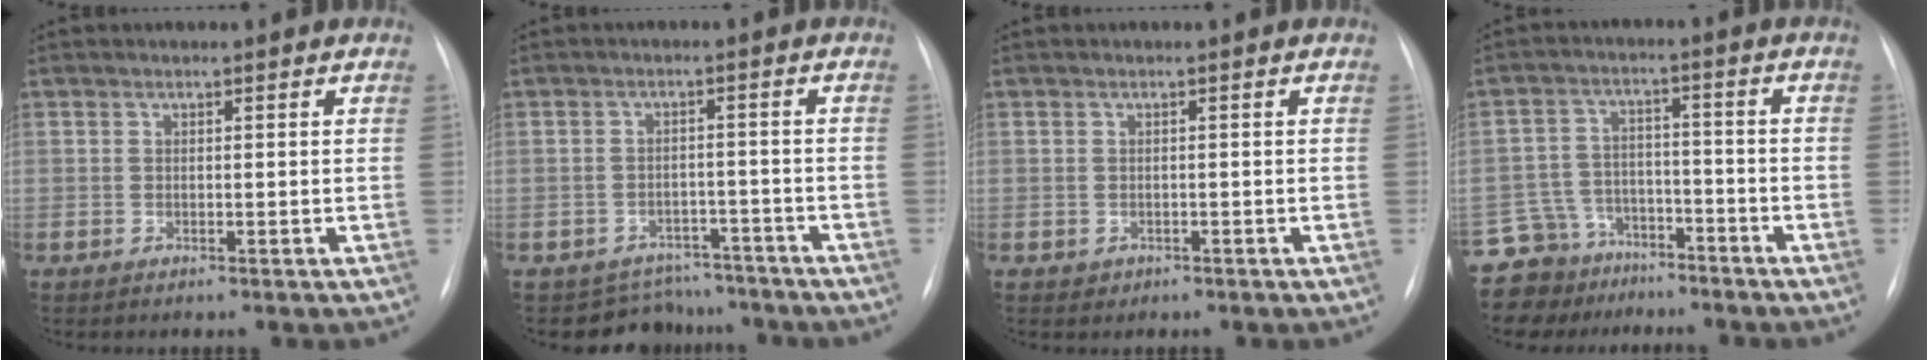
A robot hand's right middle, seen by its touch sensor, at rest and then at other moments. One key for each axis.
{"total": 6.6, "fx": -5.8, "fy": 3.0, "fz": -1.1, "tx": 0.025, "ty": 0.028, "tz": -0.077}
{"total": 0.9, "fx": -0.4, "fy": 0.8, "fz": 0.0, "tx": 0.000, "ty": 0.003, "tz": -0.004}
{"total": 10.7, "fx": -8.5, "fy": 6.5, "fz": 0.1, "tx": -0.019, "ty": 0.042, "tz": -0.137}